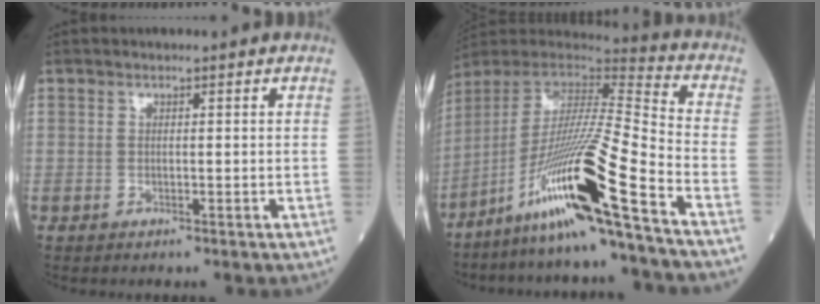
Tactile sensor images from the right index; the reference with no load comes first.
{"total": 20.8, "force": [-12.4, -1.4, 16.7], "torque": [-0.336, -0.033, -0.233]}